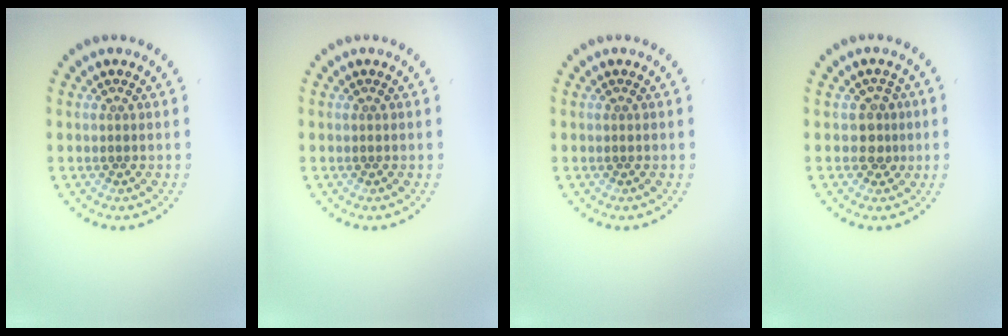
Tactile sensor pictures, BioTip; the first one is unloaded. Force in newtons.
{"total": 0.0}
{"total": 0.0}
{"total": 1.7, "press": 1.4, "slide": 1.0}